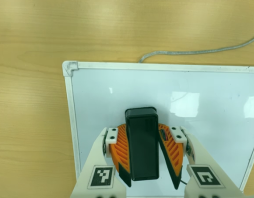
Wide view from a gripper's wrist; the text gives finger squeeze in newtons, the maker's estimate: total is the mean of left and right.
{"total": 17.3, "left": 19.5, "right": 15.1}